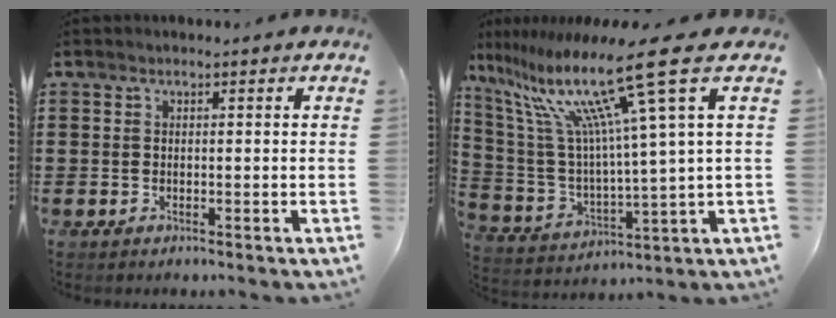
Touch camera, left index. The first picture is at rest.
{"total": 17.9, "force": [10.0, 1.2, 14.8], "torque": [-0.305, -0.058, 0.145]}